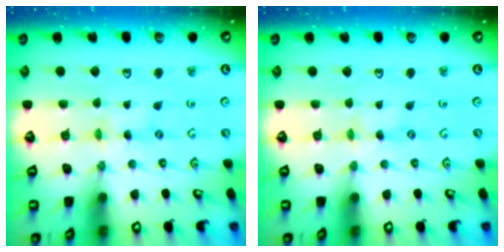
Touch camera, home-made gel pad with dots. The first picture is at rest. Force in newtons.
{"total": 0.0}